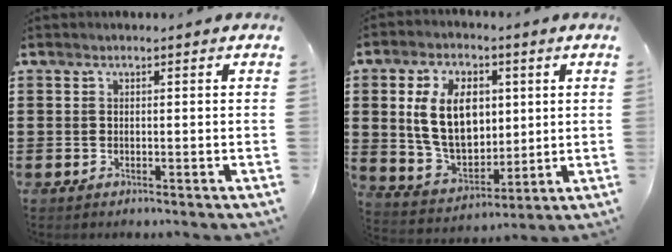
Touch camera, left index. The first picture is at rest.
{"total": 12.0, "force": [2.7, 7.9, 8.6], "torque": [-0.190, 0.012, 0.047]}